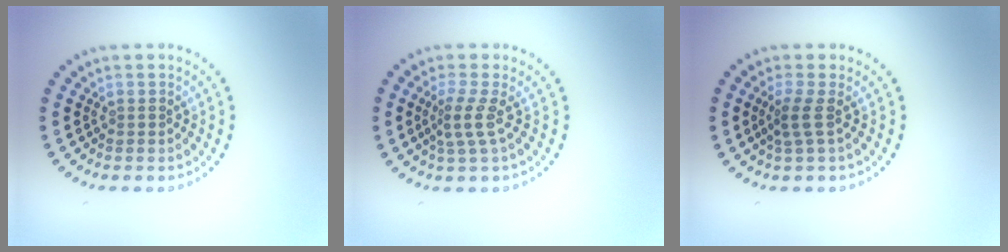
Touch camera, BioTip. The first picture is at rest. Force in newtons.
{"total": 2.2, "press": 1.5, "slide": 1.7}
{"total": 1.9, "press": 1.2, "slide": 1.4}